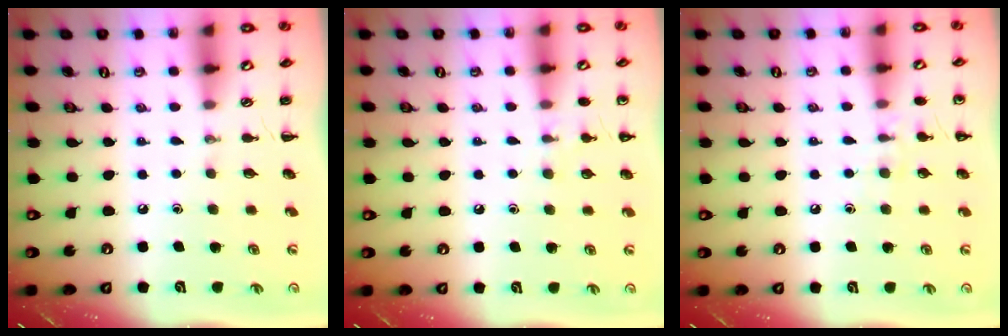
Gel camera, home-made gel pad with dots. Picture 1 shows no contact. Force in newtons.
{"total": 6.8, "press": 6.4, "slide": 2.1}
{"total": 7.1, "press": 6.9, "slide": 1.6}